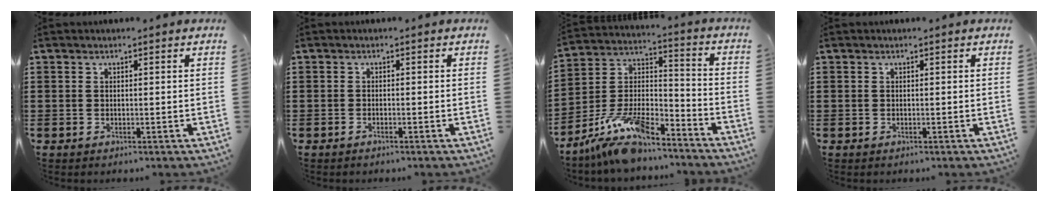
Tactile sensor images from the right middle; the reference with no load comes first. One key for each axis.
{"total": 0.6, "fx": -0.5, "fy": -0.1, "fz": 0.3, "tx": -0.008, "ty": -0.004, "tz": -0.010}
{"total": 11.8, "fx": -10.0, "fy": 2.6, "fz": 5.6, "tx": -0.119, "ty": 0.017, "tz": -0.201}
{"total": 0.0}